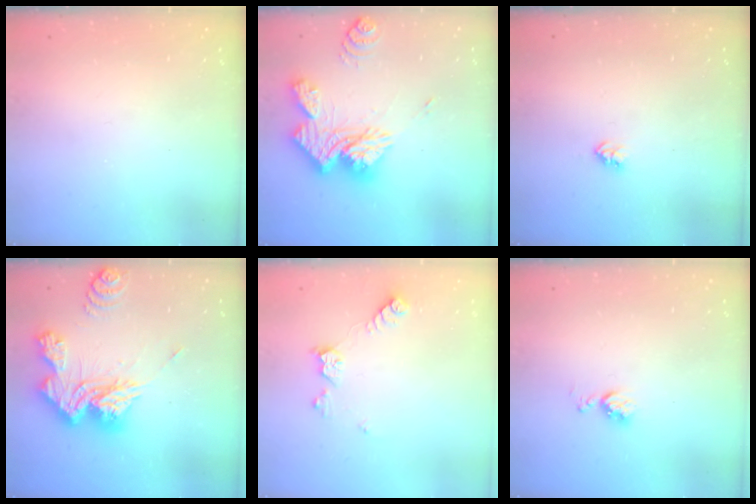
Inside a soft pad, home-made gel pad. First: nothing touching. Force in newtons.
{"total": 19.3, "press": 19.1, "slide": 2.0}
{"total": 2.7, "press": 2.7, "slide": 0.4}
{"total": 20.4, "press": 20.3, "slide": 1.9}
{"total": 8.8, "press": 8.8, "slide": 0.4}
{"total": 4.9, "press": 4.9, "slide": 0.5}